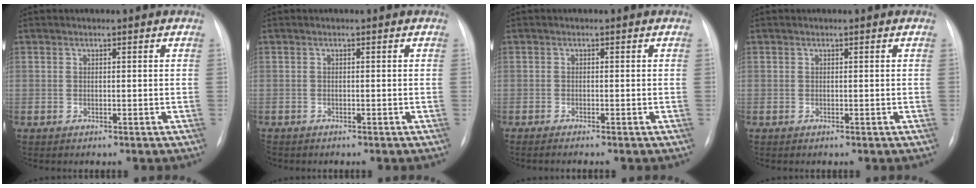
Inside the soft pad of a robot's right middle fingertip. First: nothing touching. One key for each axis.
{"total": 1.0, "fx": -0.8, "fy": 0.5, "fz": 0.2, "tx": -0.006, "ty": 0.000, "tz": -0.013}
{"total": 1.9, "fx": -1.5, "fy": -0.2, "fz": 1.1, "tx": -0.014, "ty": -0.002, "tz": -0.020}
{"total": 0.0}